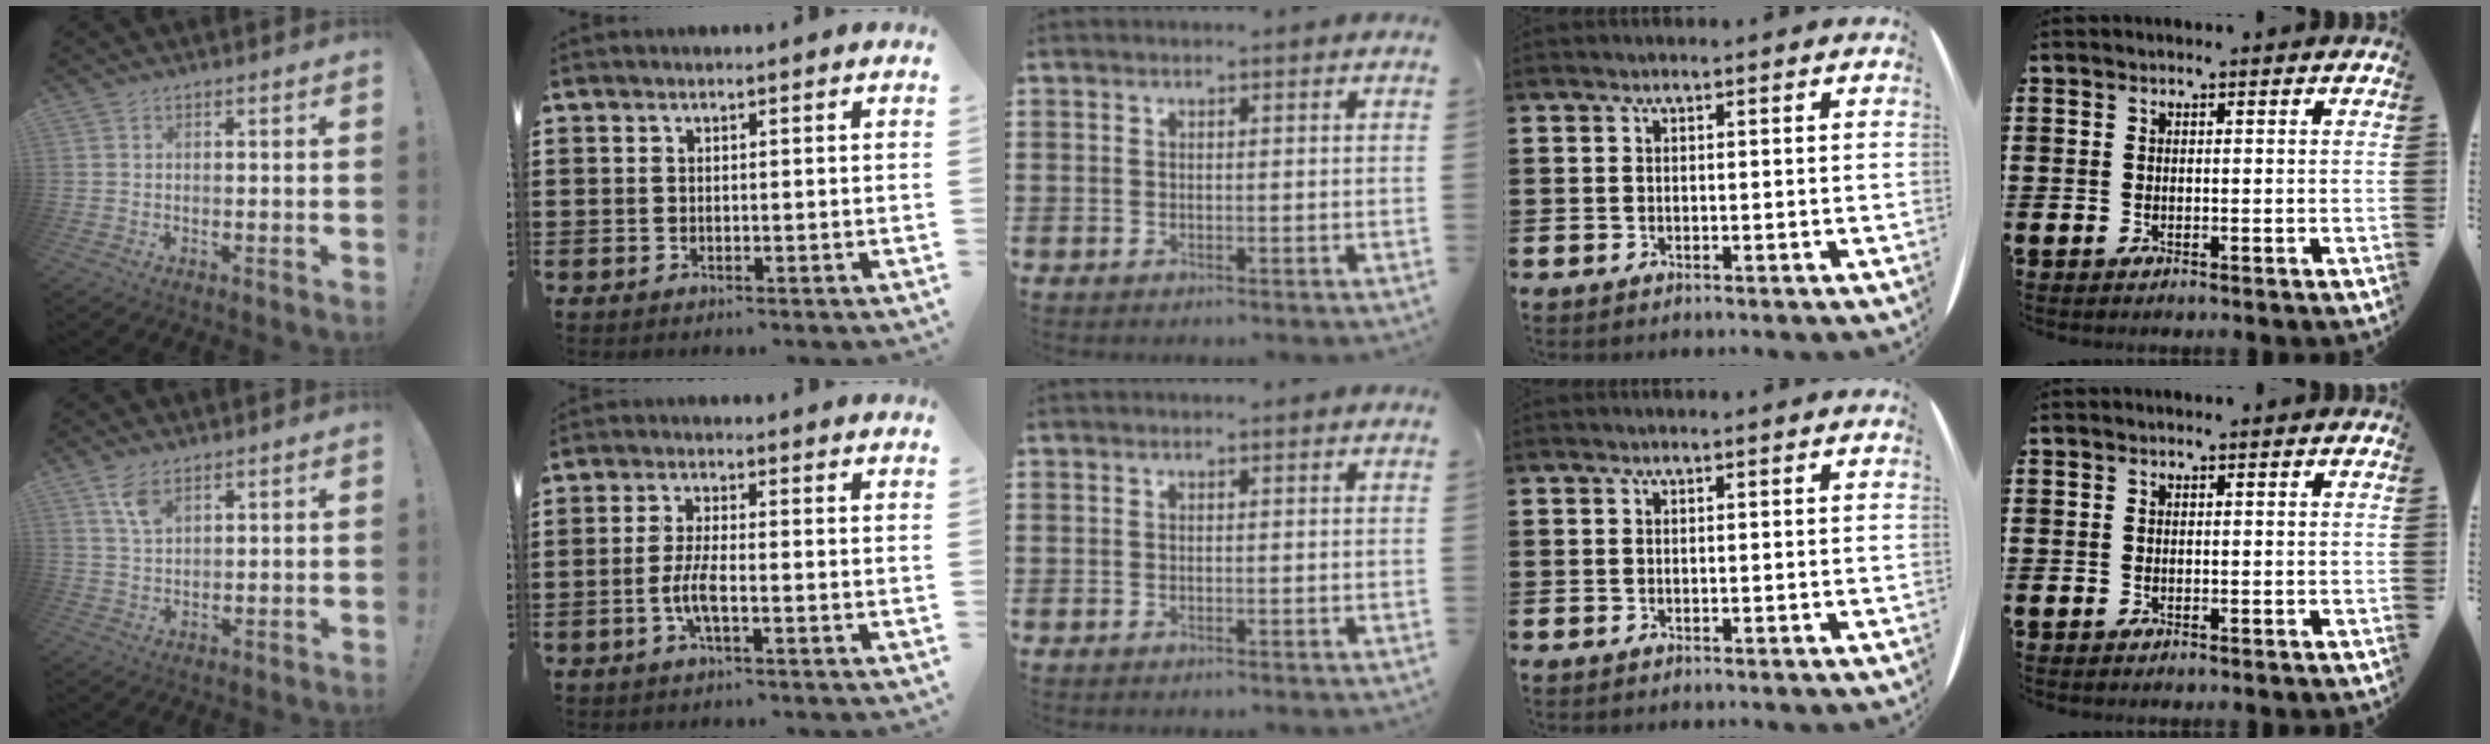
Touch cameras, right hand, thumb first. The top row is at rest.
{"thumb": {"total": 5.8, "force": [3.5, 2.7, 3.8], "torque": [-0.073, -0.010, 0.064]}, "index": {"total": 4.3, "force": [-1.5, 0.9, 4.0], "torque": [-0.090, -0.005, -0.034]}}